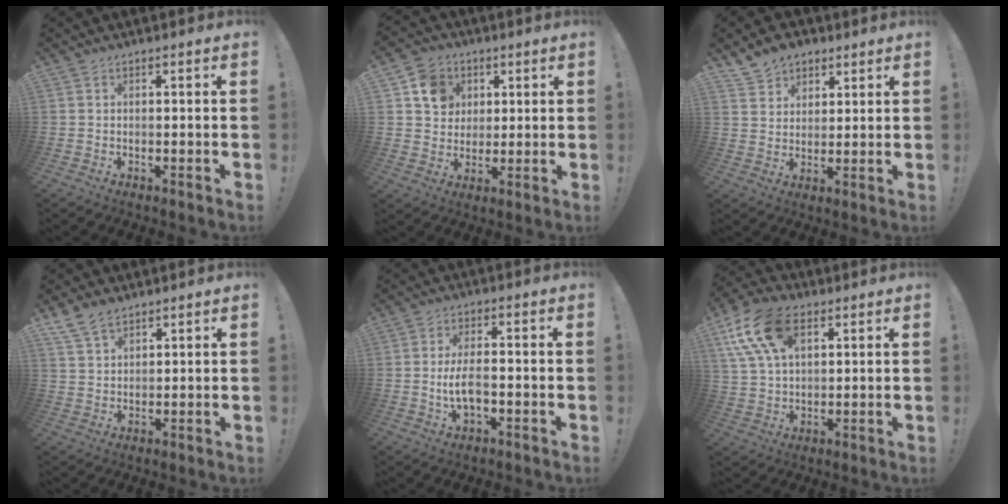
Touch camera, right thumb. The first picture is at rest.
{"total": 10.1, "force": [3.9, 8.8, 3.0], "torque": [-0.033, -0.018, 0.080]}
{"total": 8.1, "force": [5.8, 5.5, 1.6], "torque": [-0.033, -0.031, 0.115]}
{"total": 6.4, "force": [5.0, 3.3, 2.4], "torque": [-0.050, -0.020, 0.097]}
{"total": 6.6, "force": [-1.3, 2.7, 5.9], "torque": [-0.116, -0.001, -0.024]}
{"total": 16.5, "force": [7.3, 9.8, 11.1], "torque": [-0.208, -0.013, 0.137]}